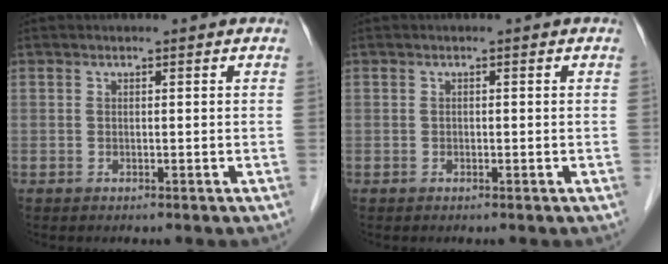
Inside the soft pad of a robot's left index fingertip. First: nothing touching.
{"total": 0.0}